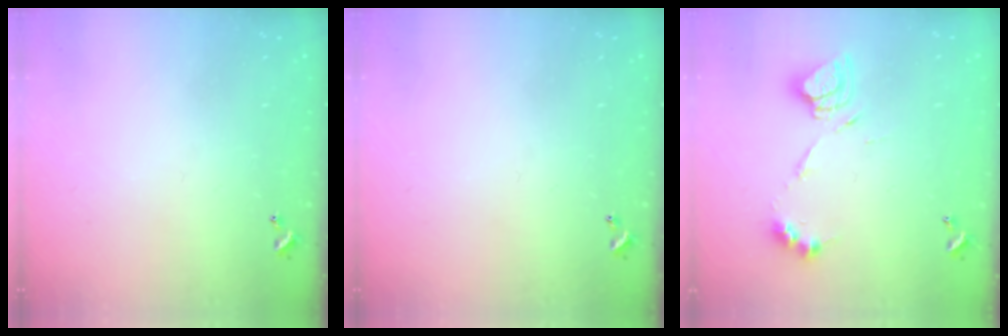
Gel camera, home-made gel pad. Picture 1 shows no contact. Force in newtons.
{"total": 0.0}
{"total": 10.9, "press": 10.9, "slide": 1.0}